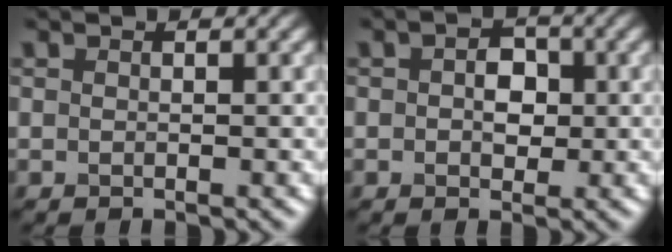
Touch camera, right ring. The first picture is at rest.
{"total": 2.7, "force": [0.2, 1.9, 1.9], "torque": [-0.028, 0.003, -0.002]}